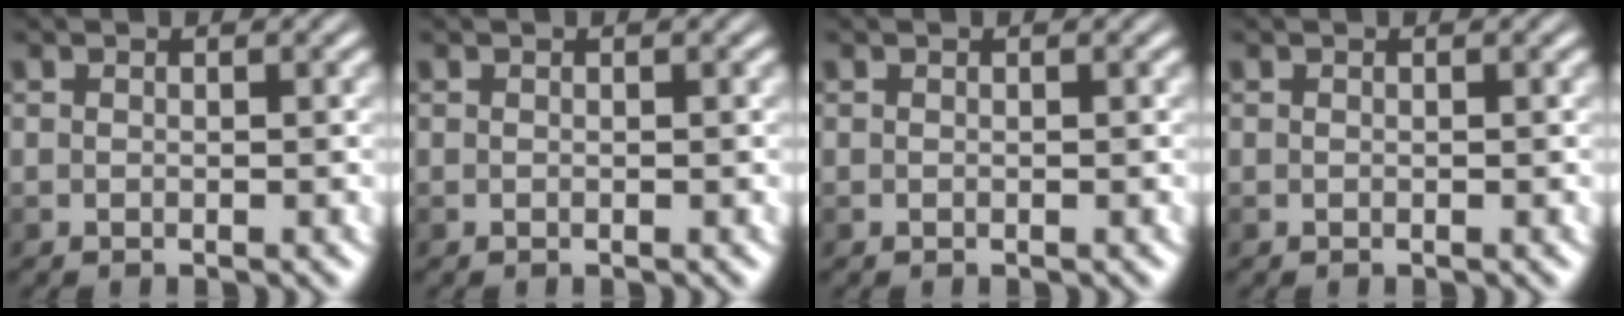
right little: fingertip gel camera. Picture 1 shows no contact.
{"total": 0.0}
{"total": 0.0}
{"total": 0.0}